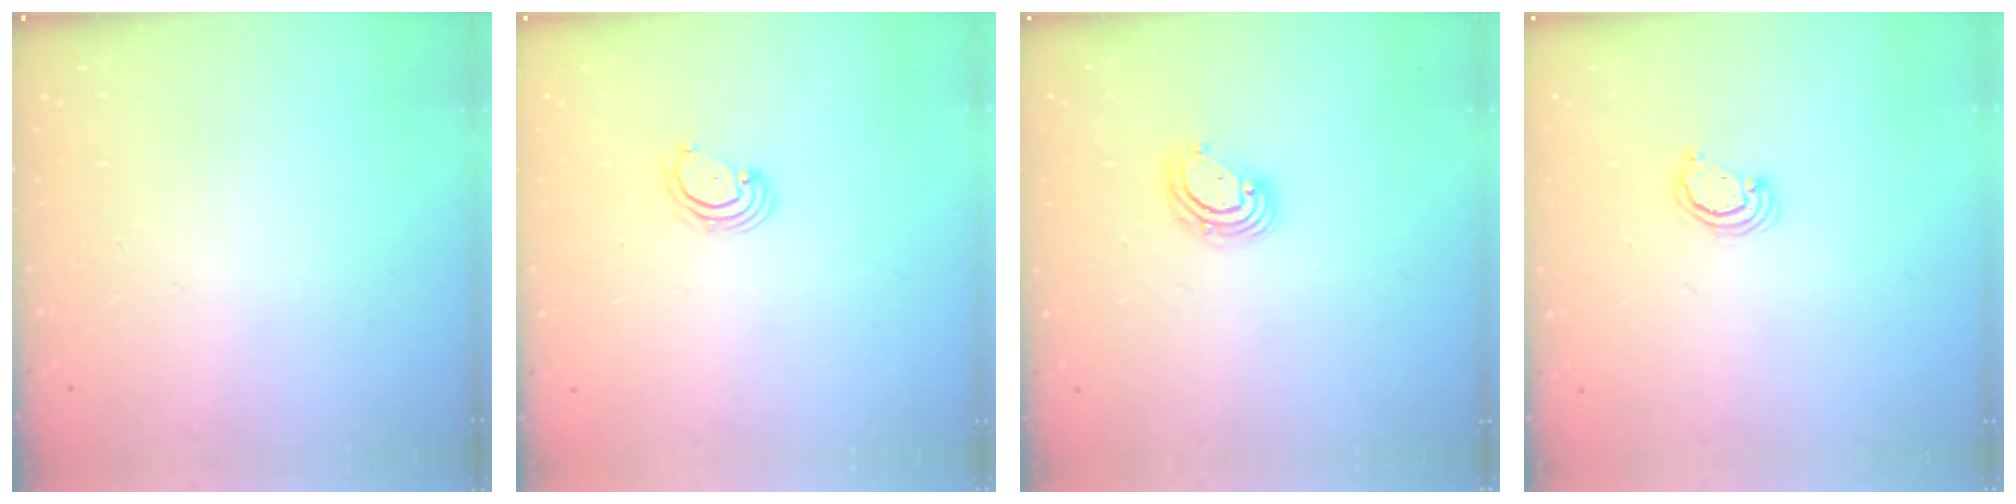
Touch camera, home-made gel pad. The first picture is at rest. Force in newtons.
{"total": 2.7, "press": 2.7, "slide": 0.7}
{"total": 5.7, "press": 5.6, "slide": 0.8}
{"total": 2.5, "press": 2.5, "slide": 0.2}